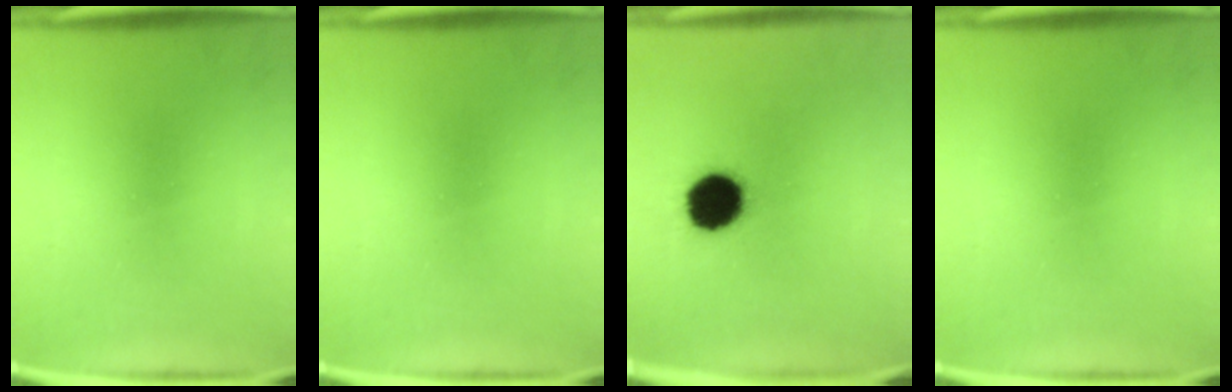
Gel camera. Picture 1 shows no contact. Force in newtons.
{"total": 0.0}
{"total": 13.9}
{"total": 0.0}